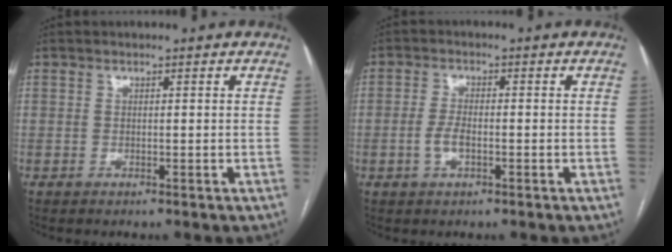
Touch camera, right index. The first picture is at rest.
{"total": 3.0, "force": [-0.8, 1.2, 2.6], "torque": [-0.062, 0.002, -0.014]}